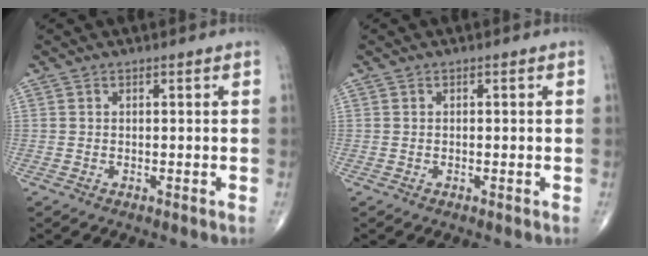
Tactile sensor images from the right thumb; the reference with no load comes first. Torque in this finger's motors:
{"motor_torque": [-0.05, -0.25, 0.02, -0.18, 0.02]}